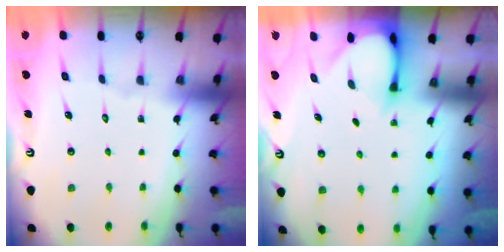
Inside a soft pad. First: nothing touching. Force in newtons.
{"total": 3.2, "press": 3.2, "slide": 0.2}